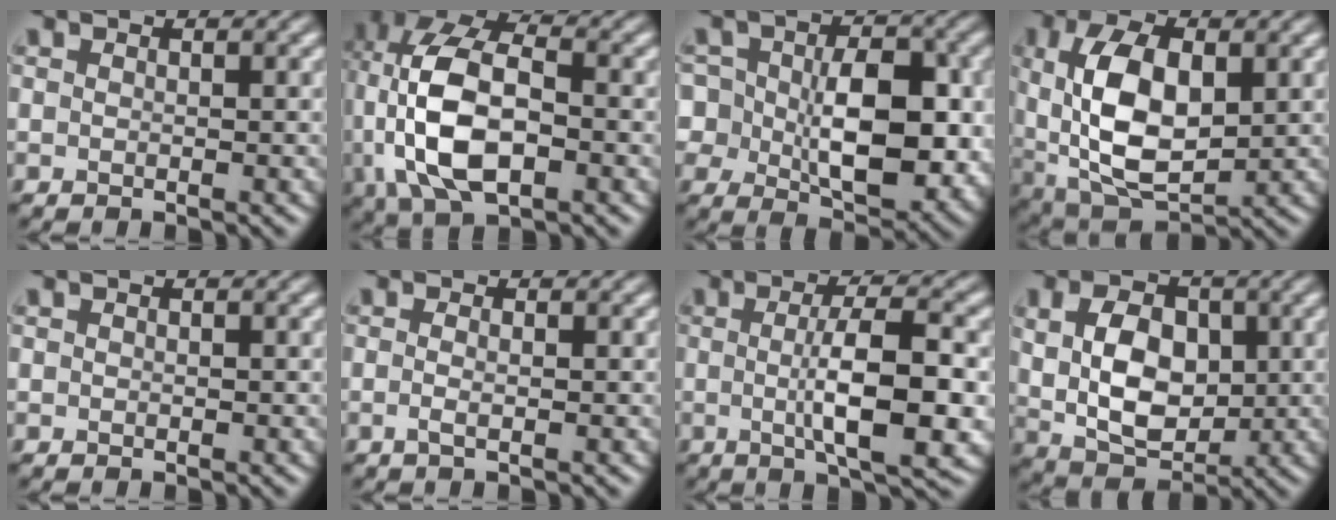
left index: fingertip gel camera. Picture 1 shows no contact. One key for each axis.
{"total": 11.3, "fx": -1.0, "fy": 6.1, "fz": 9.5, "tx": -0.210, "ty": 0.013, "tz": -0.025}
{"total": 9.4, "fx": -0.7, "fy": 6.2, "fz": 7.1, "tx": -0.110, "ty": -0.007, "tz": -0.008}
{"total": 10.5, "fx": 1.2, "fy": 5.6, "fz": 8.7, "tx": -0.184, "ty": -0.001, "tz": 0.023}
{"total": 0.0}
{"total": 1.2, "fx": -0.3, "fy": 0.2, "fz": 1.1, "tx": -0.024, "ty": -0.003, "tz": -0.007}
{"total": 7.5, "fx": -0.4, "fy": 1.8, "fz": 7.3, "tx": -0.116, "ty": -0.001, "tz": -0.005}
{"total": 7.2, "fx": 0.7, "fy": 4.8, "fz": 5.3, "tx": -0.104, "ty": -0.001, "tz": 0.017}